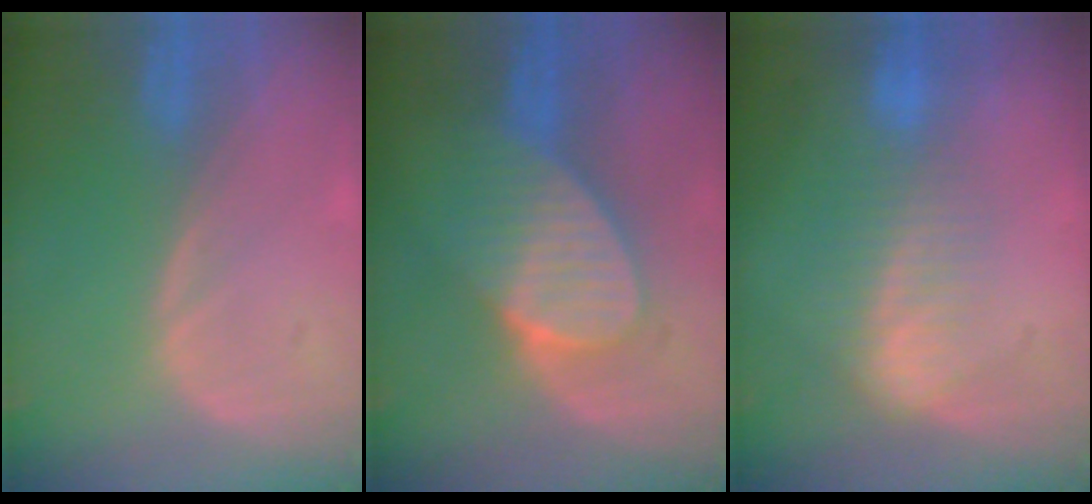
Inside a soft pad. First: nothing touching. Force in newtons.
{"total": 7.0, "press": 7.0, "slide": 0.4}
{"total": 7.2, "press": 6.1, "slide": 3.8}